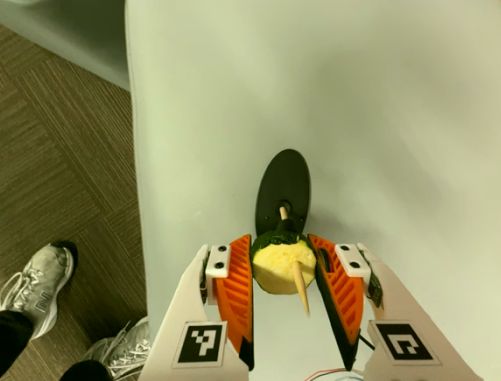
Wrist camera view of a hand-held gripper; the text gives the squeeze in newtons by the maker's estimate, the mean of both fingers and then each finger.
{"total": 11.2, "left": 12.3, "right": 10.1}